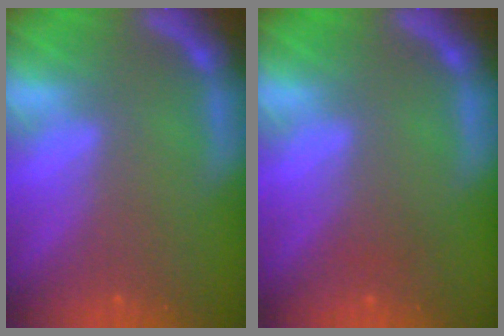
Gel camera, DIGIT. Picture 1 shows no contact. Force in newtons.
{"total": 1.0}